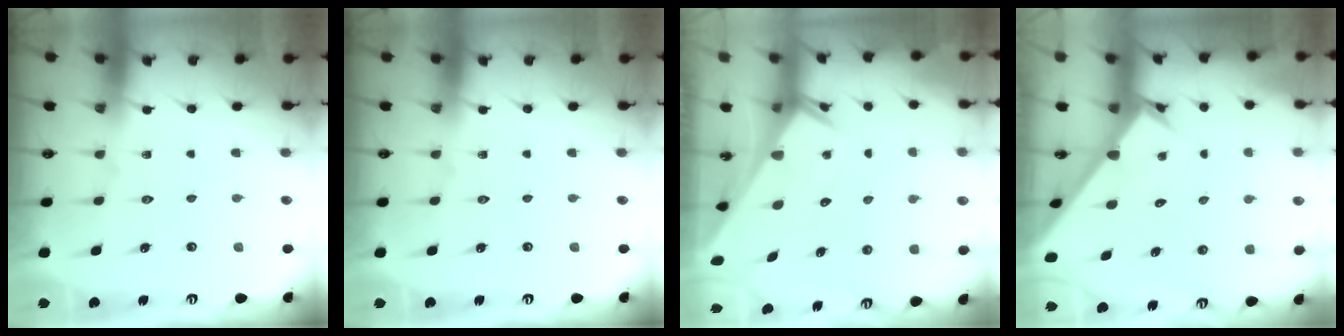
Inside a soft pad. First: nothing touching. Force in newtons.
{"total": 0.0}
{"total": 2.7, "press": 2.7, "slide": 0.1}
{"total": 2.5, "press": 2.5, "slide": 0.3}